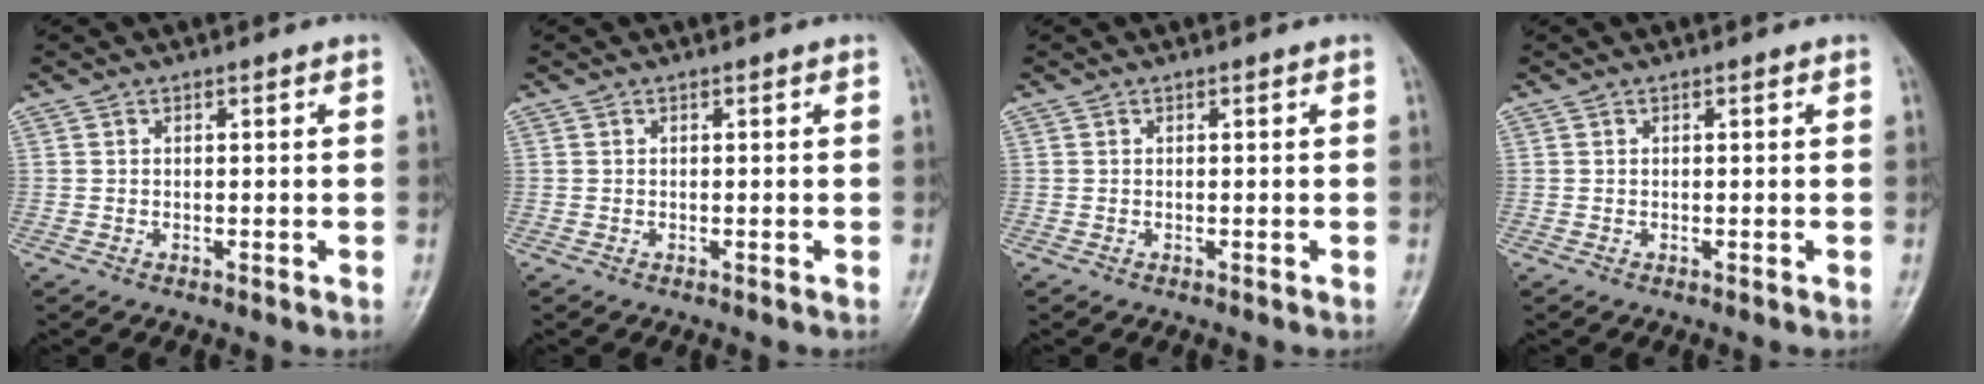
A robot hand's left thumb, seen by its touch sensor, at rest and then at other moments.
{"total": 0.0}
{"total": 0.0}
{"total": 0.0}